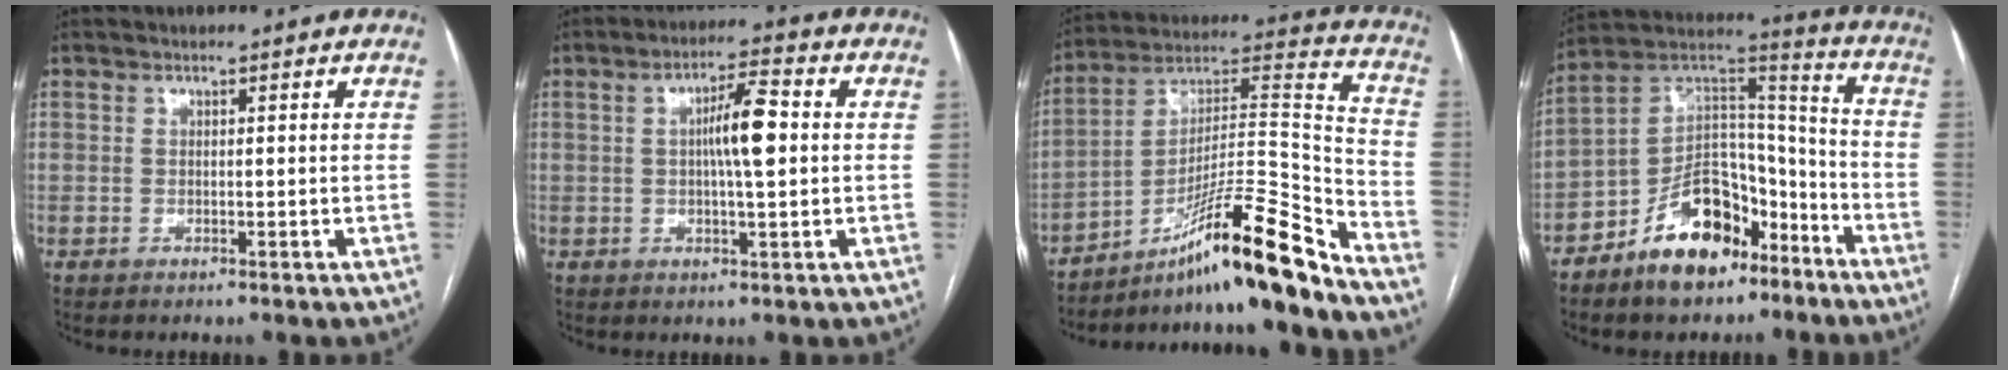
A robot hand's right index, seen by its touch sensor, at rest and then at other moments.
{"total": 7.0, "force": [0.5, 0.9, 6.9], "torque": [-0.120, 0.012, 0.006]}
{"total": 20.6, "force": [-15.1, -0.7, 13.9], "torque": [-0.225, 0.016, -0.252]}
{"total": 15.9, "force": [-9.7, 8.4, 9.4], "torque": [-0.167, 0.036, -0.164]}